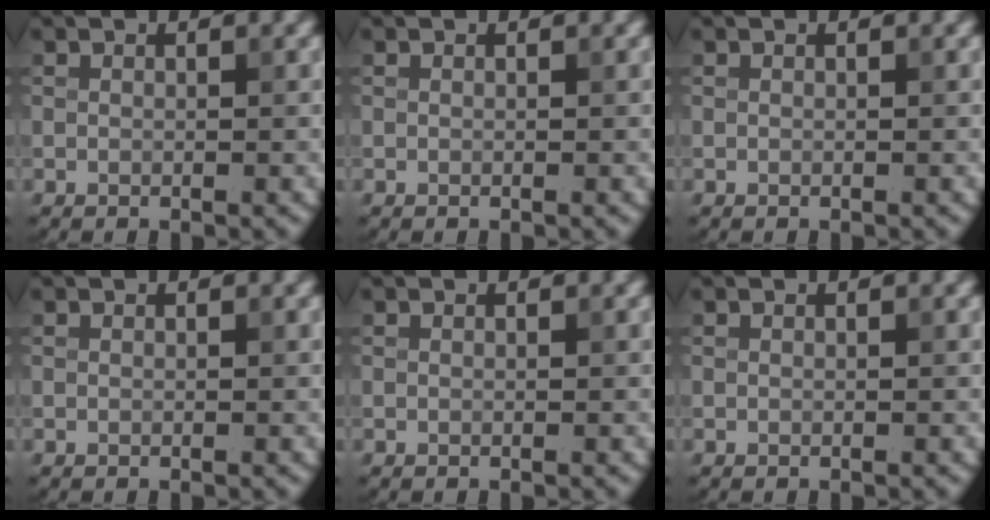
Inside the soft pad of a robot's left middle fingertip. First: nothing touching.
{"total": 0.0}
{"total": 0.0}
{"total": 0.0}
{"total": 0.0}
{"total": 0.0}